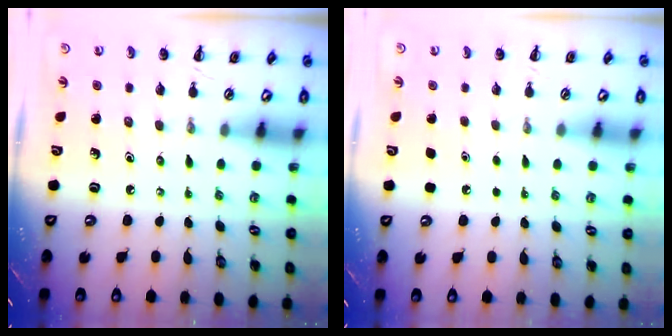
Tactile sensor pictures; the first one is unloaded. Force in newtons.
{"total": 1.8, "press": 1.8, "slide": 0.1}